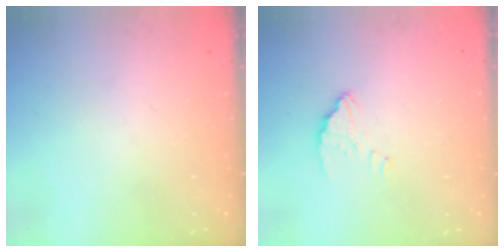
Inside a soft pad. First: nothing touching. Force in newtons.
{"total": 3.0, "press": 3.0, "slide": 0.2}